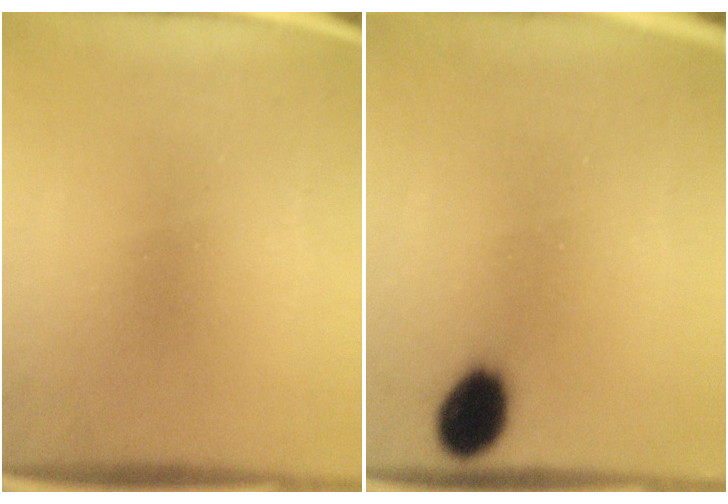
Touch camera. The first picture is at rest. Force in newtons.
{"total": 7.0}